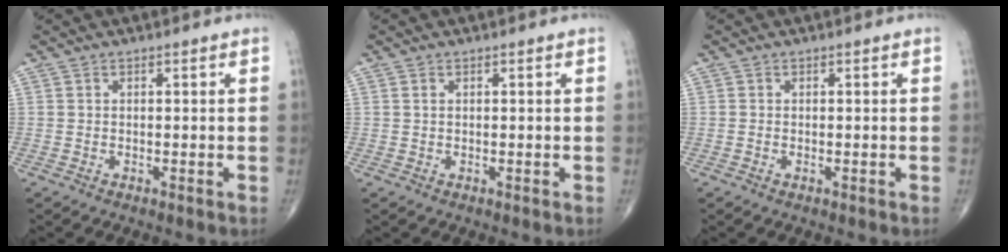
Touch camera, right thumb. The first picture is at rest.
{"total": 0.6, "force": [0.2, 0.4, 0.4], "torque": [-0.009, 0.003, 0.005]}
{"total": 0.0}